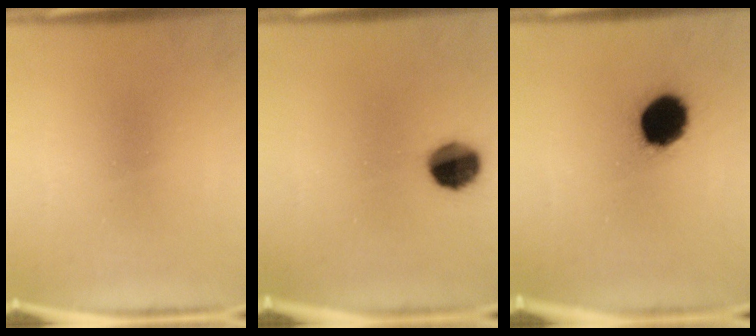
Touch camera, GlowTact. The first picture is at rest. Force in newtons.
{"total": 9.1}
{"total": 13.6}